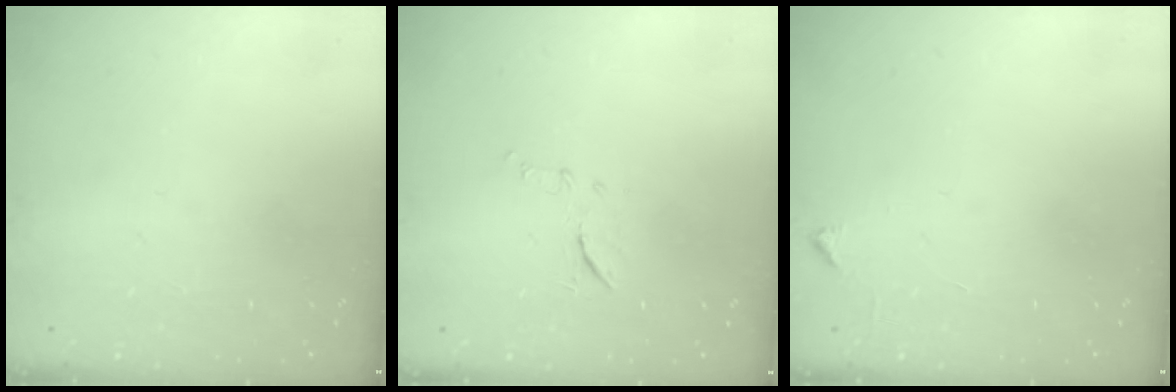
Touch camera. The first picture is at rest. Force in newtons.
{"total": 6.1, "press": 5.9, "slide": 1.5}
{"total": 2.1, "press": 2.1, "slide": 0.3}